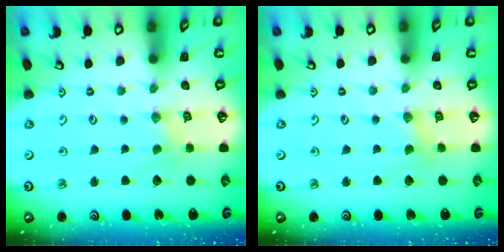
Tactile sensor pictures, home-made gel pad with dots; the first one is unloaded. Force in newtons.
{"total": 1.8, "press": 1.7, "slide": 0.3}